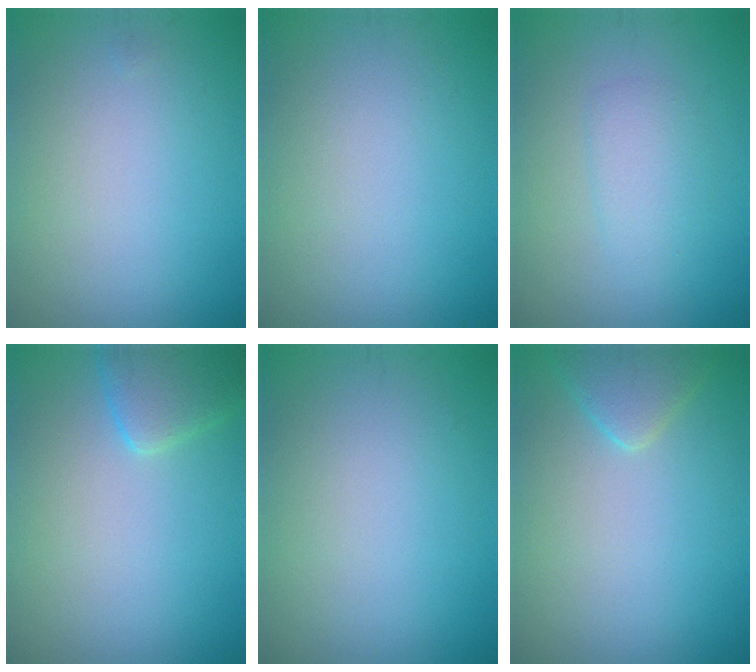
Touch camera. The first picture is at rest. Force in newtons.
{"total": 0.0}
{"total": 1.9, "press": 1.9, "slide": 0.1}
{"total": 2.9, "press": 2.9, "slide": 0.1}
{"total": 0.0}
{"total": 2.5, "press": 2.5, "slide": 0.2}